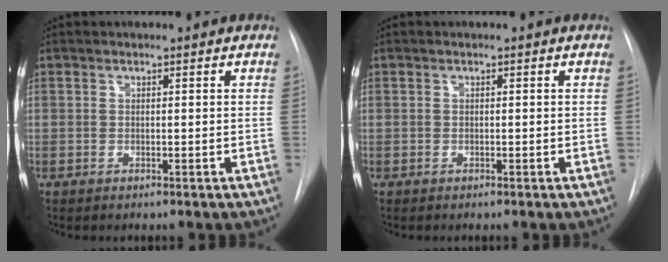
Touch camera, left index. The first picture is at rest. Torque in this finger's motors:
{"motor_torque": [0.02, 0.00, -0.01, -0.01]}